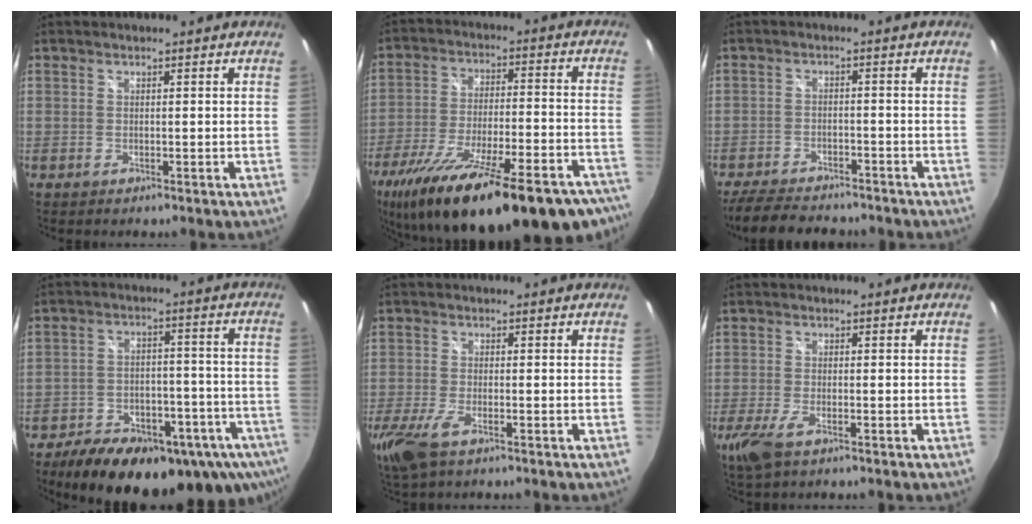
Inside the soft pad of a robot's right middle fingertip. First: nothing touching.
{"total": 34.0, "force": [-25.8, 9.4, 20.1], "torque": [-0.348, -0.057, -0.363]}
{"total": 10.8, "force": [-9.2, 3.5, 4.3], "torque": [-0.108, -0.009, -0.144]}
{"total": 25.8, "force": [-16.5, 12.0, 15.7], "torque": [-0.272, -0.027, -0.215]}
{"total": 6.9, "force": [-4.1, 2.3, 5.1], "torque": [-0.128, -0.024, -0.078]}
{"total": 4.9, "force": [-2.9, 1.5, 3.7], "torque": [-0.090, -0.016, -0.055]}